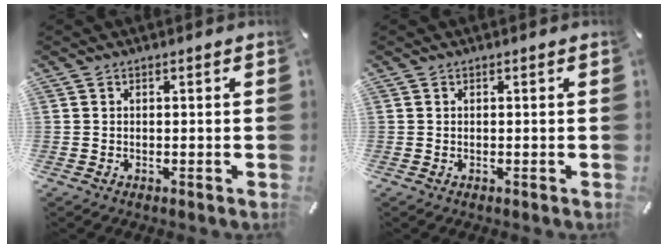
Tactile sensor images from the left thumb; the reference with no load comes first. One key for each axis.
{"total": 0.0}